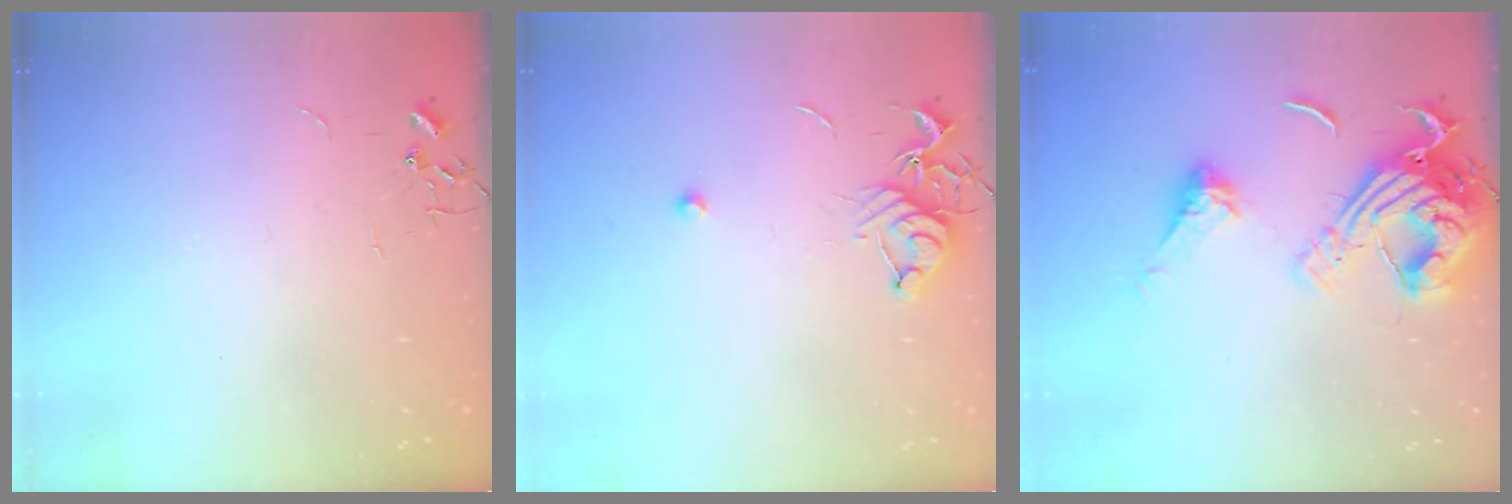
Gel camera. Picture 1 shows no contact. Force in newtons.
{"total": 8.0, "press": 7.9, "slide": 0.9}
{"total": 17.4, "press": 17.3, "slide": 1.9}